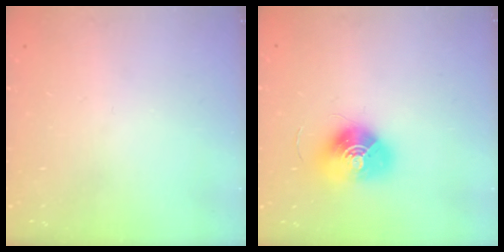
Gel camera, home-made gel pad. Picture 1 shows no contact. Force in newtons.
{"total": 13.1, "press": 13.1, "slide": 0.5}